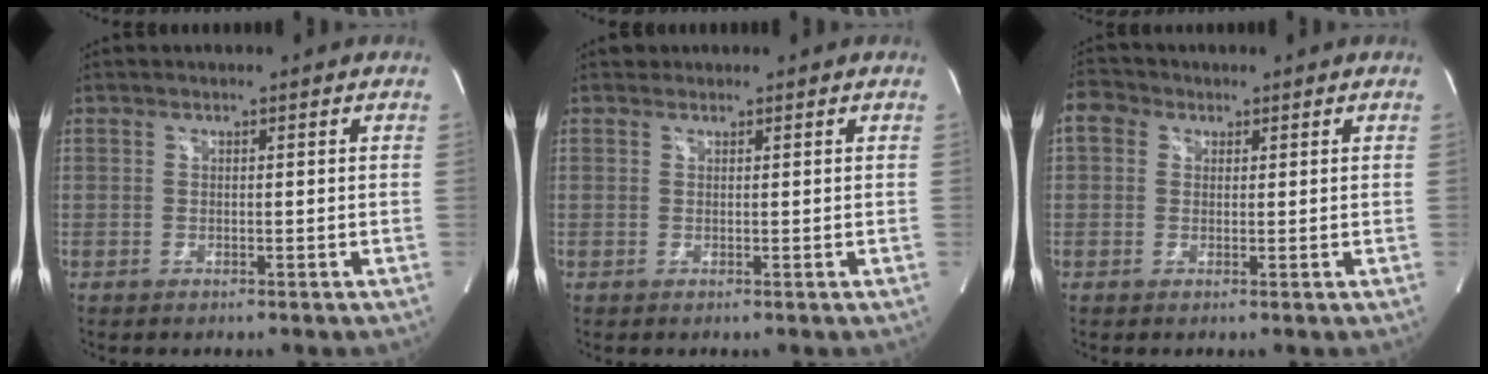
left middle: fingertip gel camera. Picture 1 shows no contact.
{"total": 0.7, "force": [0.6, 0.3, -0.1], "torque": [-0.001, 0.002, 0.010]}
{"total": 4.3, "force": [1.7, 3.5, 1.7], "torque": [-0.040, 0.024, 0.030]}